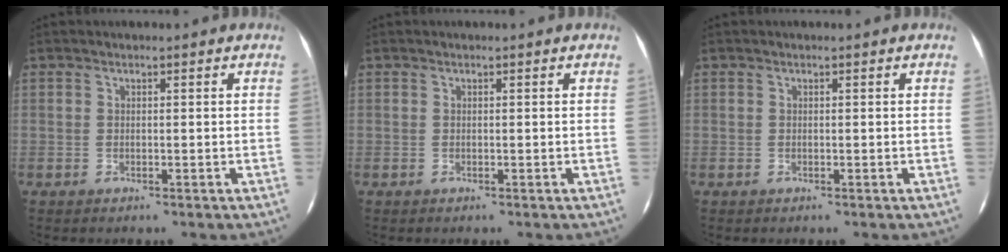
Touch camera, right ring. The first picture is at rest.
{"total": 0.0}
{"total": 0.0}